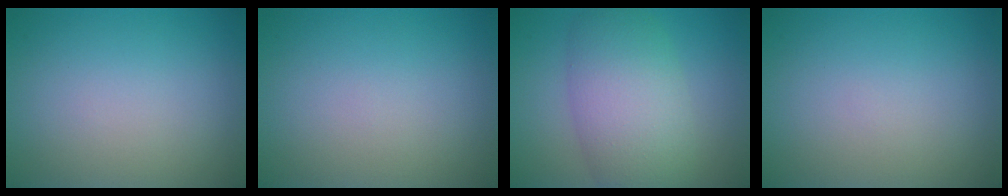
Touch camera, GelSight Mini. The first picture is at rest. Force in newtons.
{"total": 0.0}
{"total": 7.6, "press": 7.6, "slide": 0.2}
{"total": 0.0}